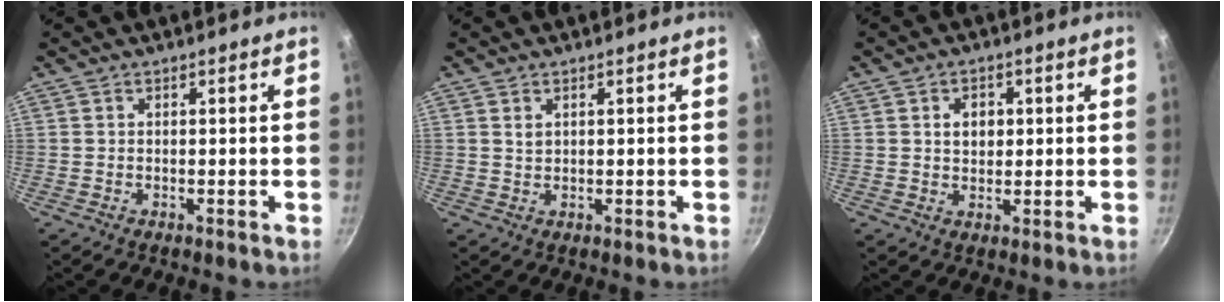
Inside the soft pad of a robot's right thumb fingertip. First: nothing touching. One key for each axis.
{"total": 1.4, "fx": 0.6, "fy": 0.9, "fz": 0.8, "tx": -0.012, "ty": 0.000, "tz": 0.013}
{"total": 4.0, "fx": 0.8, "fy": 3.2, "fz": 2.3, "tx": -0.018, "ty": -0.001, "tz": 0.012}